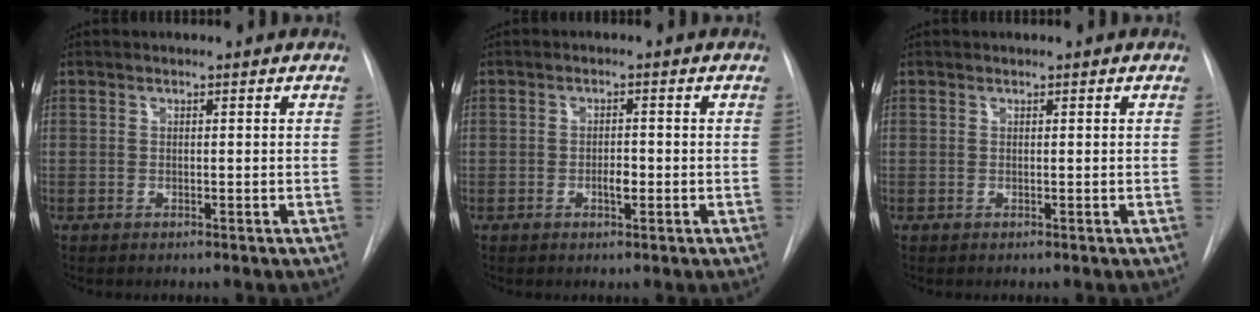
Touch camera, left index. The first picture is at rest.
{"total": 2.0, "force": [-0.9, 0.7, 1.6], "torque": [-0.028, -0.003, -0.014]}
{"total": 0.0}